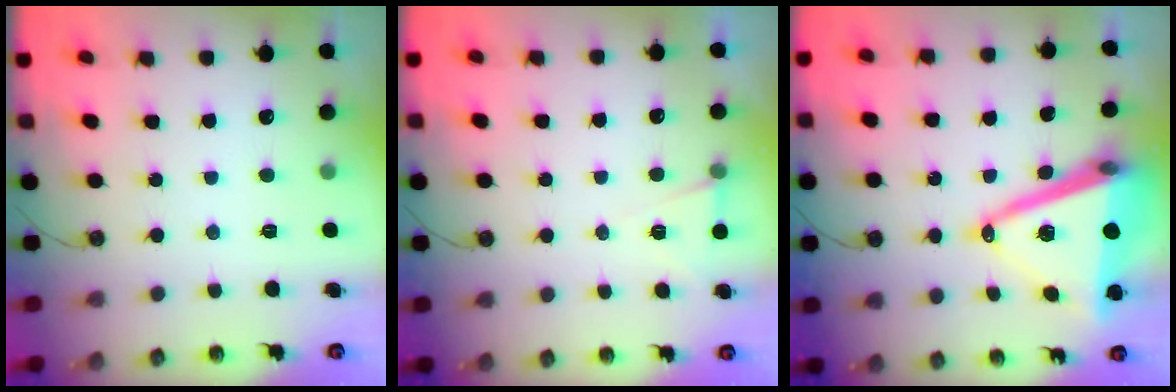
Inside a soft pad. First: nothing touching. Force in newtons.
{"total": 5.3, "press": 2.8, "slide": 4.5}
{"total": 19.4, "press": 19.0, "slide": 3.9}